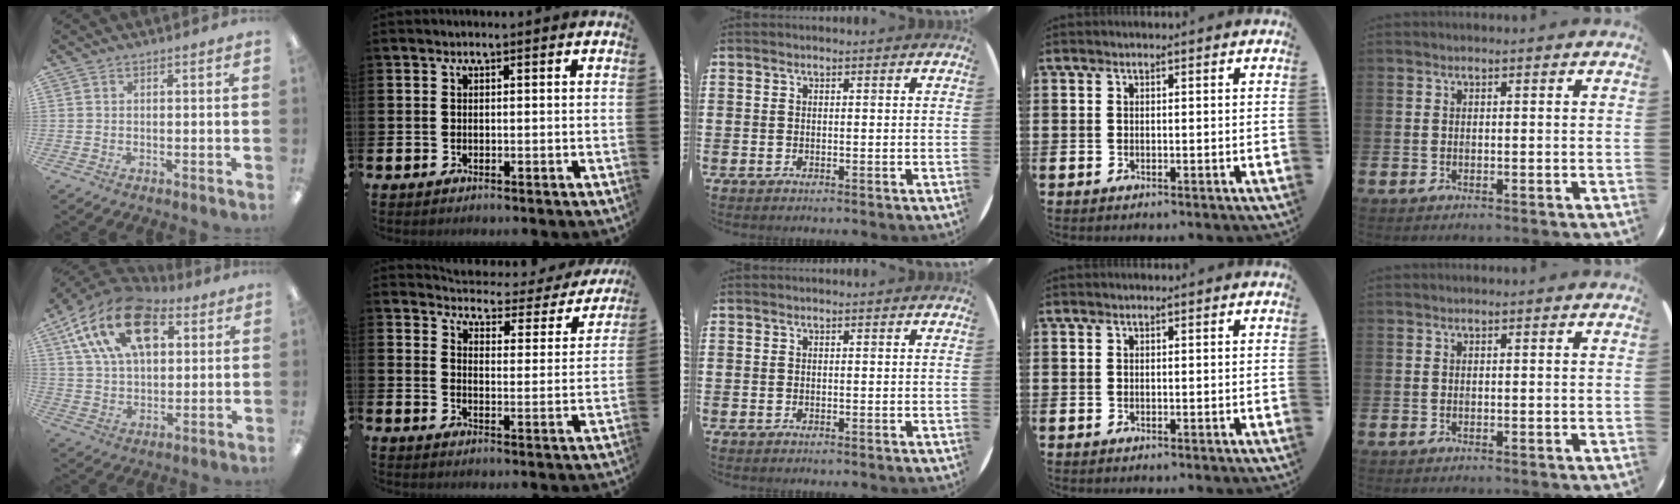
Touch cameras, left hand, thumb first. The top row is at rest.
{"thumb": {"total": 20.0, "force": [9.4, 11.5, 13.4], "torque": [-0.235, -0.021, 0.165]}, "index": {"total": 3.1, "force": [2.9, 1.0, 0.6], "torque": [-0.030, -0.032, 0.040]}}